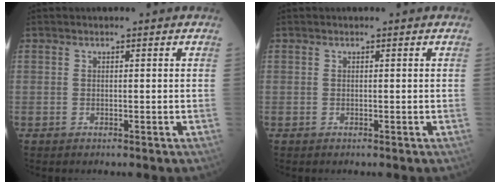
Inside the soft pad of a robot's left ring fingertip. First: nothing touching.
{"total": 0.0}